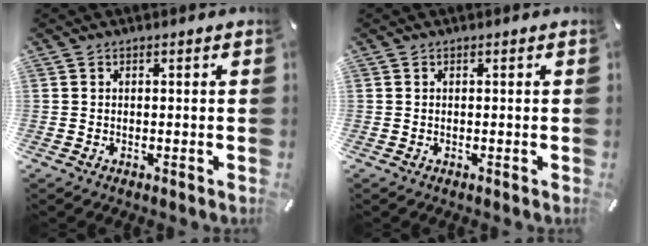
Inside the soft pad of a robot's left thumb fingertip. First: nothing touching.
{"total": 0.0}